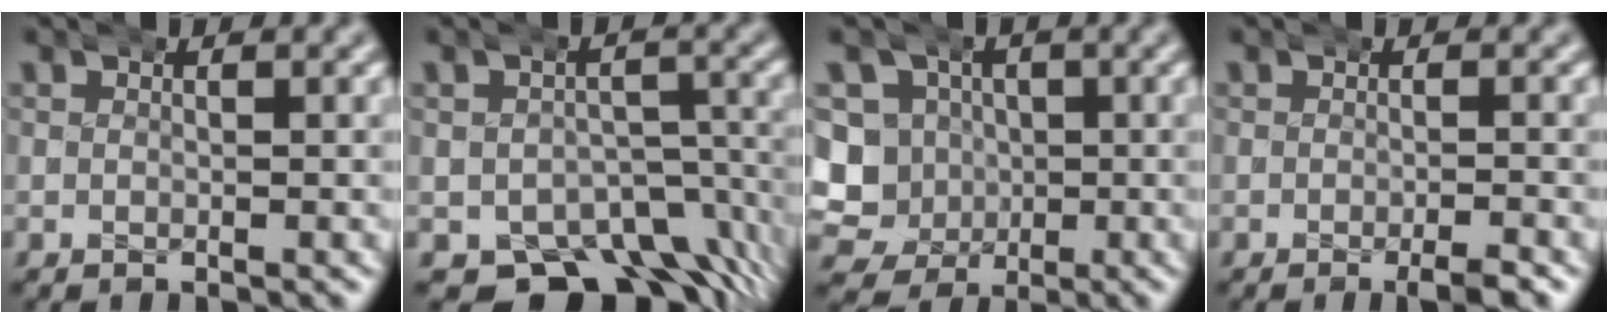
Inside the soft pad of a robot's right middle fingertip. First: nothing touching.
{"total": 12.3, "force": [-7.8, 7.5, 5.8], "torque": [-0.088, -0.043, -0.101]}
{"total": 12.4, "force": [-0.9, 11.6, 4.2], "torque": [-0.112, -0.031, -0.020]}
{"total": 1.8, "force": [-1.0, 0.1, 1.5], "torque": [-0.017, 0.006, -0.023]}